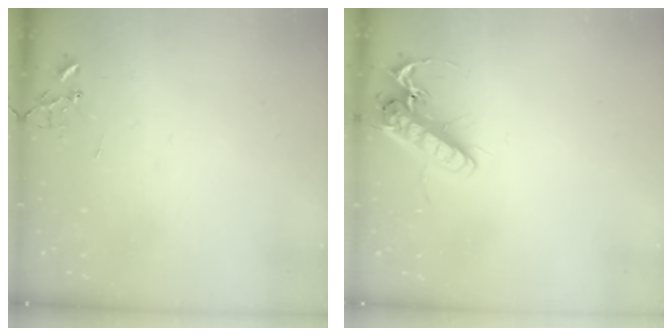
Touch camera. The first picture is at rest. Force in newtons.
{"total": 13.8, "press": 13.6, "slide": 2.4}